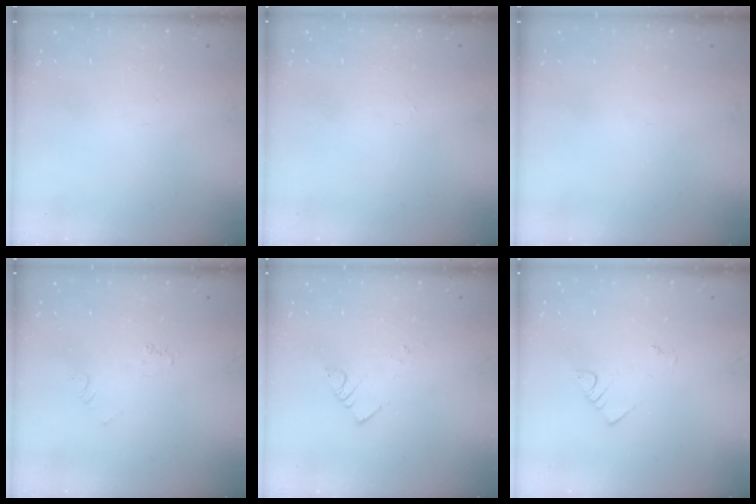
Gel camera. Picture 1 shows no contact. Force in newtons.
{"total": 0.0}
{"total": 0.0}
{"total": 2.3, "press": 2.3, "slide": 0.4}
{"total": 2.4, "press": 2.4, "slide": 0.1}
{"total": 2.1, "press": 2.1, "slide": 0.3}